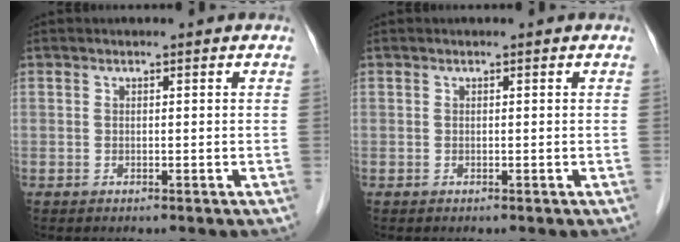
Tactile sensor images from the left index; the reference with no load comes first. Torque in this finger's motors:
{"motor_torque": [-0.01, -0.01, 0.00, 0.00]}